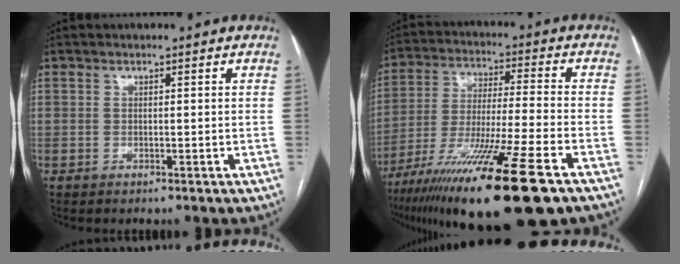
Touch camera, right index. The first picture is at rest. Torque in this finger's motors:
{"motor_torque": [1.36, -0.77, 1.05, 0.21]}